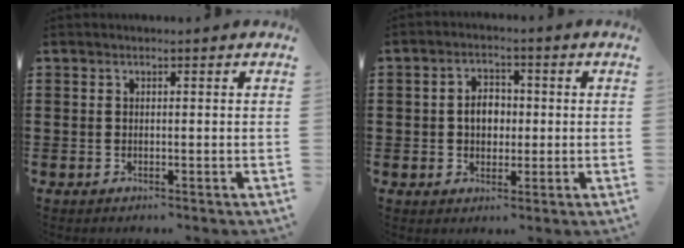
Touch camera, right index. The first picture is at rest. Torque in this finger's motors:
{"motor_torque": [0.19, -0.01, 0.36, 0.08]}